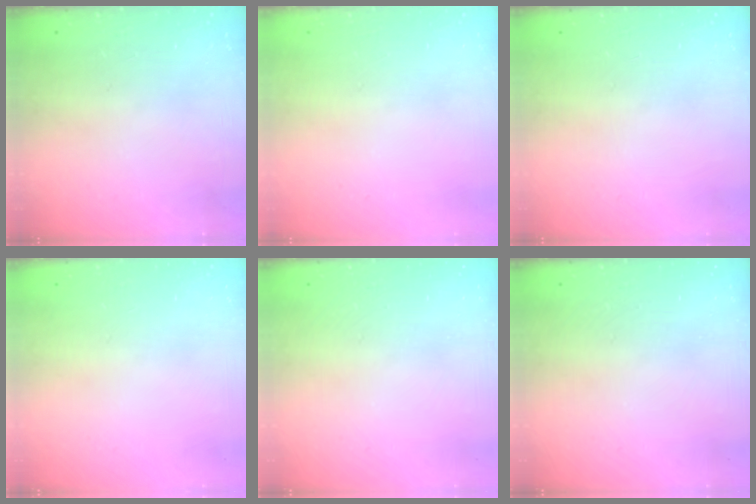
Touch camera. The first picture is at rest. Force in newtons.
{"total": 0.0}
{"total": 0.0}
{"total": 0.0}
{"total": 0.0}
{"total": 0.0}